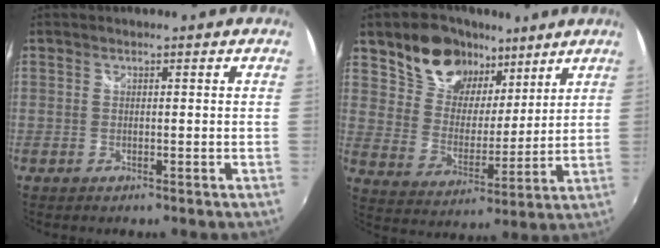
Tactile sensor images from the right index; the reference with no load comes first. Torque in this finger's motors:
{"motor_torque": [0.30, 0.29, 0.18, 0.05]}